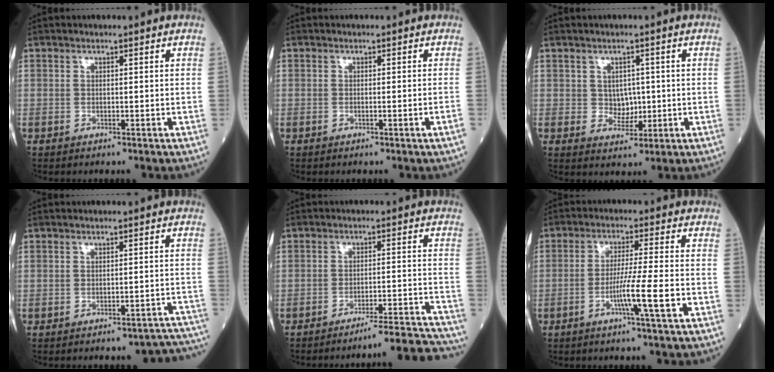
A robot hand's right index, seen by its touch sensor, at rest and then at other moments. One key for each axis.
{"total": 1.1, "fx": -0.5, "fy": -0.4, "fz": 0.9, "tx": -0.014, "ty": -0.001, "tz": -0.006}
{"total": 3.2, "fx": 0.1, "fy": 2.6, "fz": 2.0, "tx": -0.023, "ty": 0.002, "tz": 0.007}
{"total": 8.8, "fx": -8.5, "fy": 1.6, "fz": 1.2, "tx": 0.013, "ty": 0.023, "tz": -0.088}
{"total": 13.3, "fx": -13.0, "fy": -1.4, "fz": 2.5, "tx": -0.002, "ty": 0.007, "tz": -0.171}
{"total": 7.1, "fx": -2.7, "fy": -1.1, "fz": 6.5, "tx": -0.115, "ty": -0.012, "tz": -0.051}